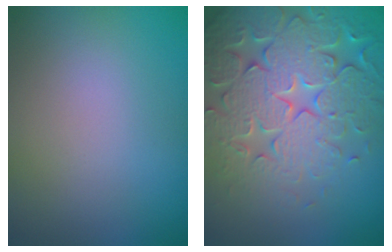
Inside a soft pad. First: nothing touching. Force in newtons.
{"total": 7.6, "press": 7.5, "slide": 1.6}